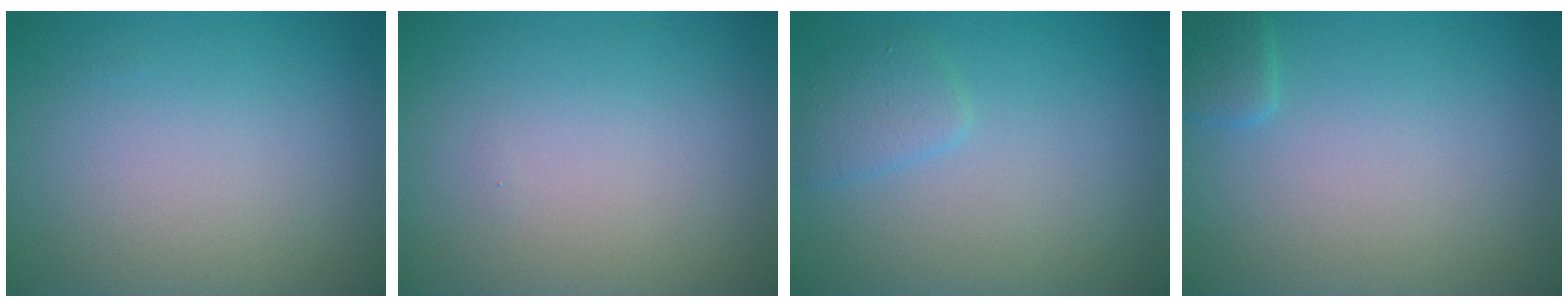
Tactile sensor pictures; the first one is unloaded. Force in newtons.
{"total": 0.0}
{"total": 1.7, "press": 1.7, "slide": 0.0}
{"total": 1.3, "press": 1.3, "slide": 0.2}